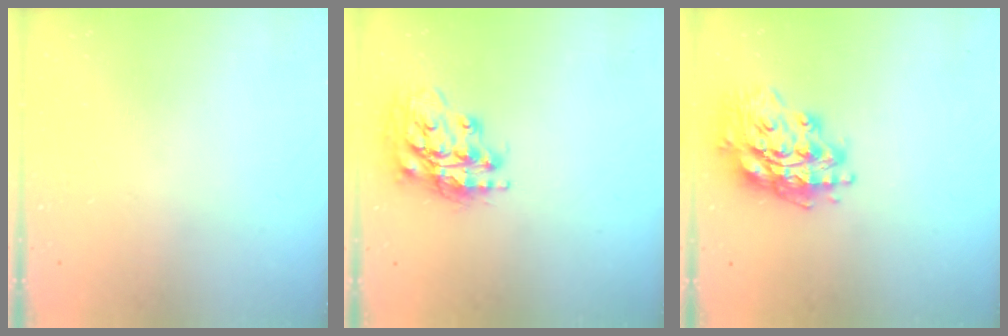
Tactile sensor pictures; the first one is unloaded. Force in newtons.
{"total": 16.3, "press": 16.2, "slide": 1.1}
{"total": 17.5, "press": 17.5, "slide": 0.9}